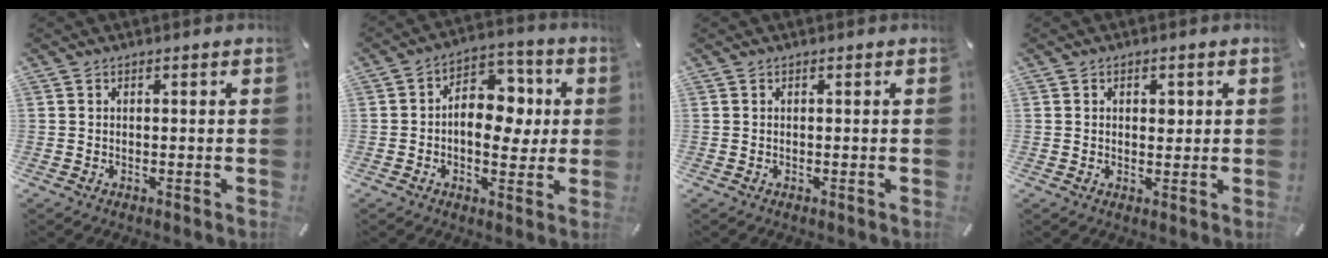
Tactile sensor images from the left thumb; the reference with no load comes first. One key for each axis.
{"total": 10.7, "fx": 0.3, "fy": 7.9, "fz": 7.2, "tx": -0.083, "ty": -0.006, "tz": 0.004}
{"total": 0.0}
{"total": 2.5, "fx": 0.5, "fy": 1.8, "fz": 1.6, "tx": -0.011, "ty": -0.003, "tz": 0.002}